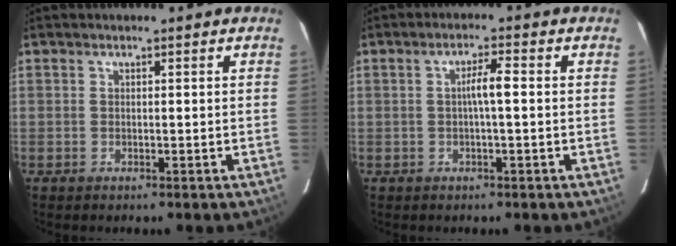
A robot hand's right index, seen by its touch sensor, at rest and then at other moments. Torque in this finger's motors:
{"motor_torque": [0.54, -0.08, 0.14, 0.07]}